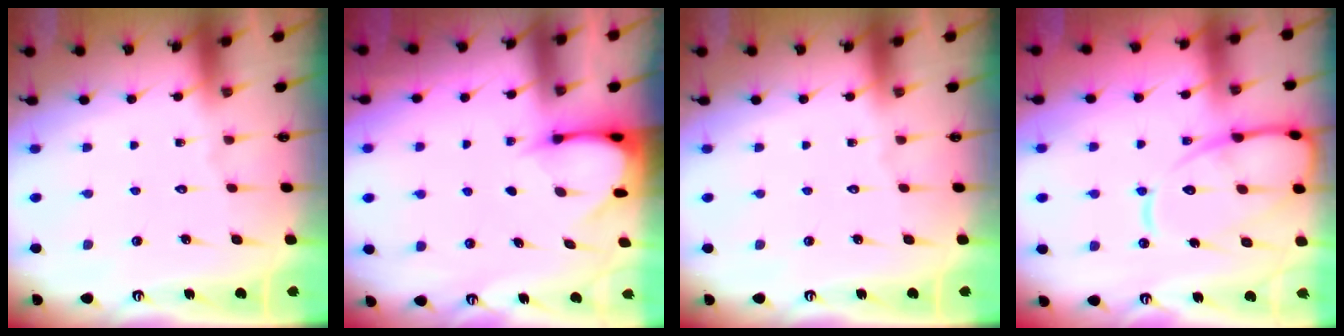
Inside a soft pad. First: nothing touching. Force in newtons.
{"total": 3.5, "press": 3.5, "slide": 0.3}
{"total": 0.0}
{"total": 15.0, "press": 14.9, "slide": 1.5}